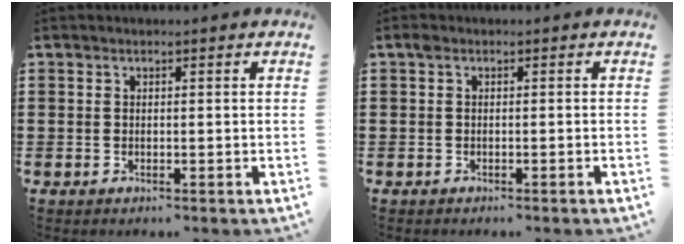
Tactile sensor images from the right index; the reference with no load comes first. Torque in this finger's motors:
{"motor_torque": [-0.05, -0.10, 0.19, 0.01]}